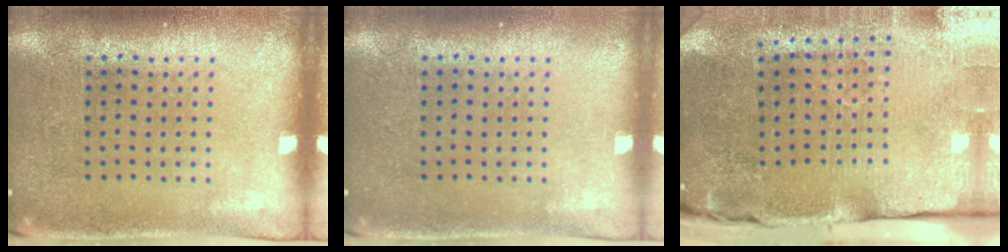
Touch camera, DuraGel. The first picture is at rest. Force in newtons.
{"total": 0.0}
{"total": 4.8, "press": 3.9, "slide": 2.8}